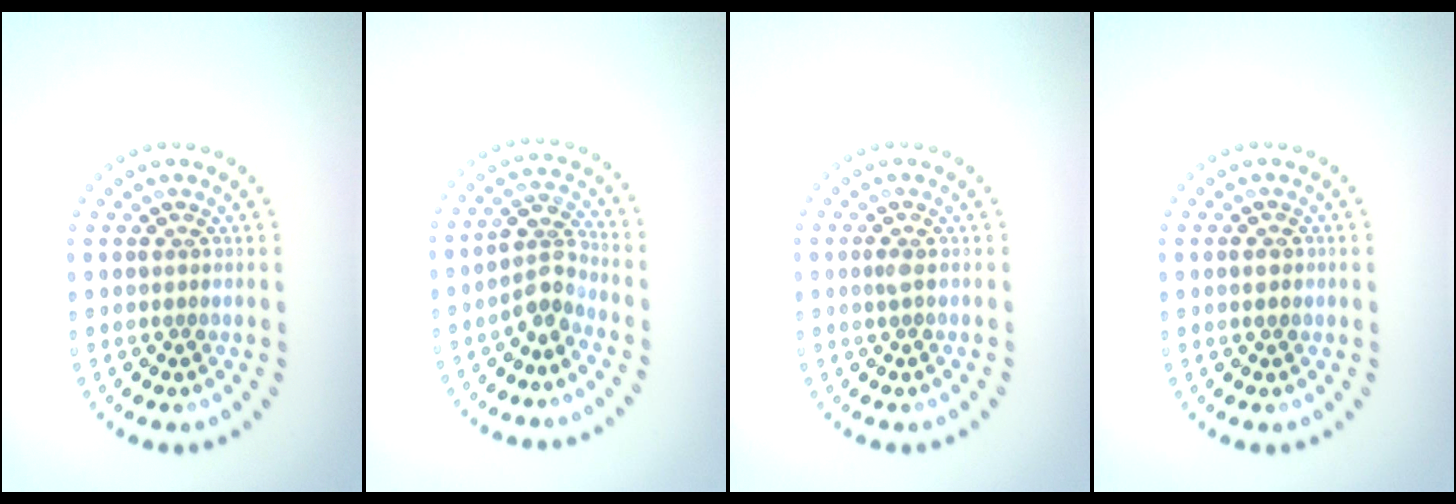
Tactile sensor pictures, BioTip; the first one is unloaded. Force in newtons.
{"total": 2.8, "press": 2.2, "slide": 1.7}
{"total": 0.8, "press": 0.6, "slide": 0.5}
{"total": 1.5, "press": 1.5, "slide": 0.1}